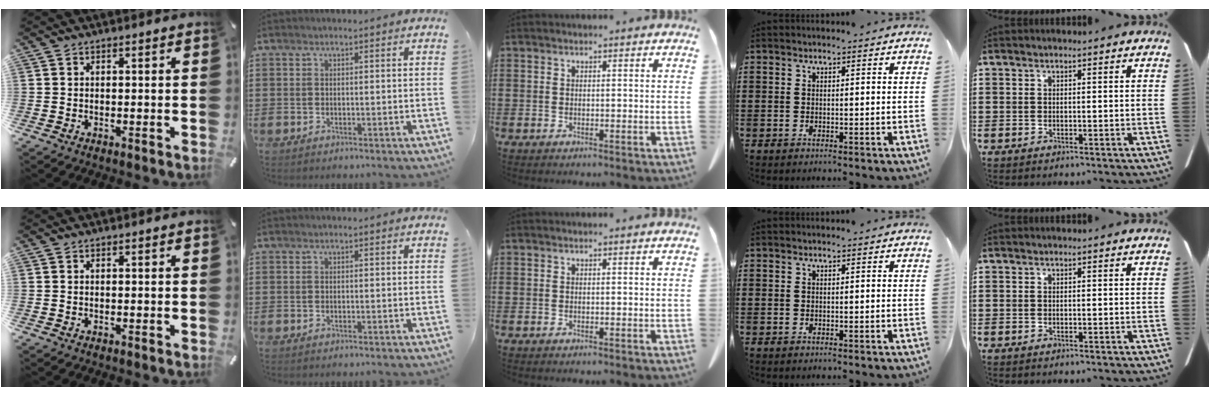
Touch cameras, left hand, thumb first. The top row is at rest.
{}